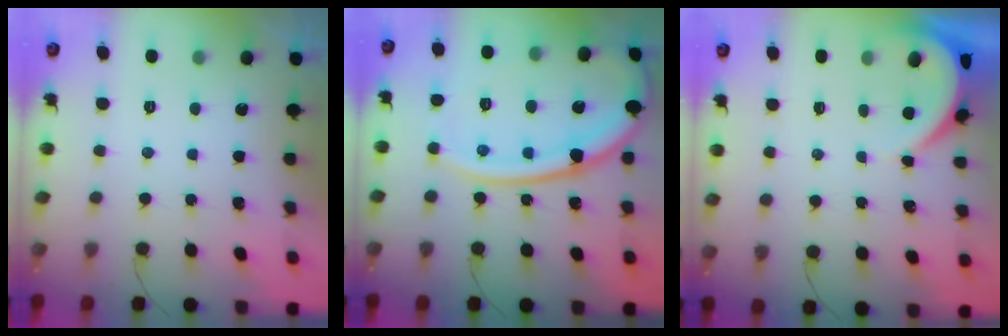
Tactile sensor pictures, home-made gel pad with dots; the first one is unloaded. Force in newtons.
{"total": 19.2, "press": 19.0, "slide": 2.2}
{"total": 3.6, "press": 3.5, "slide": 0.5}